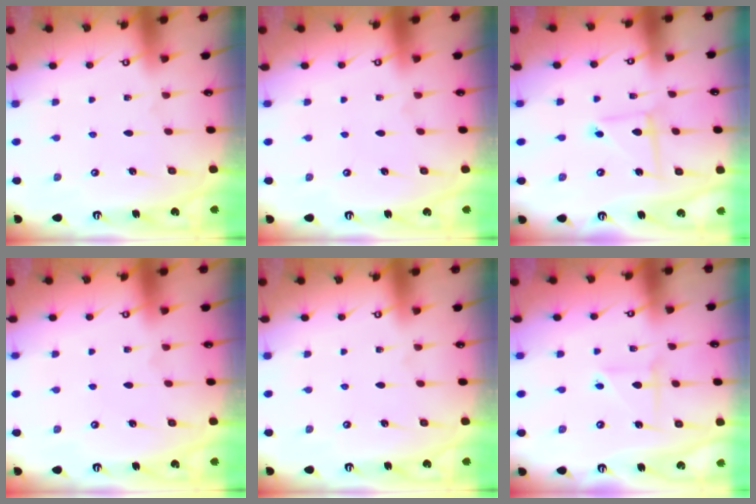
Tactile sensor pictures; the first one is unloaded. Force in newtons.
{"total": 0.0}
{"total": 3.9, "press": 3.9, "slide": 0.3}
{"total": 0.0}
{"total": 0.0}
{"total": 3.0, "press": 3.0, "slide": 0.5}